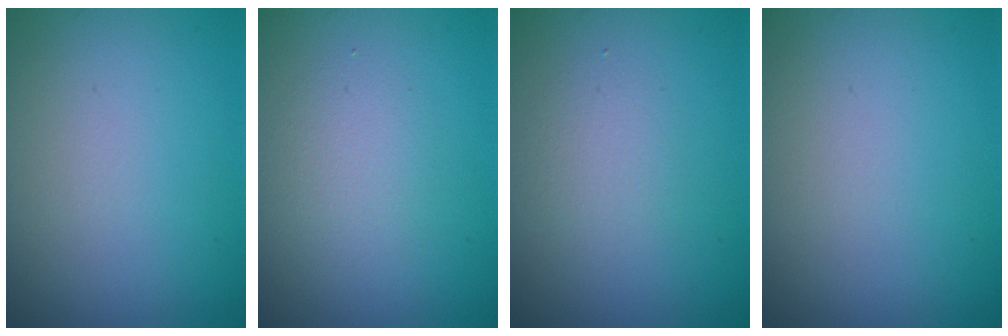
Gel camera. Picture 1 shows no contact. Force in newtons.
{"total": 2.0, "press": 2.0, "slide": 0.1}
{"total": 1.6, "press": 1.6, "slide": 0.1}
{"total": 0.0}